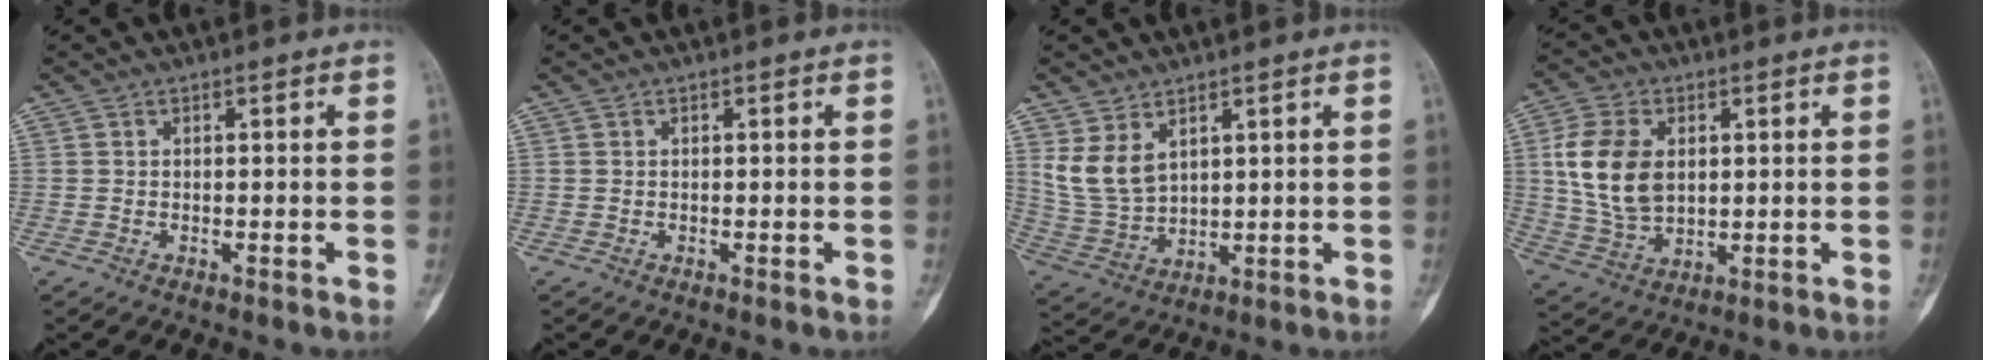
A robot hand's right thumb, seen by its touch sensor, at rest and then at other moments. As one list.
[{"total": 0.0}, {"total": 7.8, "force": [3.8, 4.9, 4.8], "torque": [-0.086, -0.018, 0.095]}, {"total": 12.6, "force": [2.2, 8.3, 9.2], "torque": [-0.171, -0.006, 0.048]}]